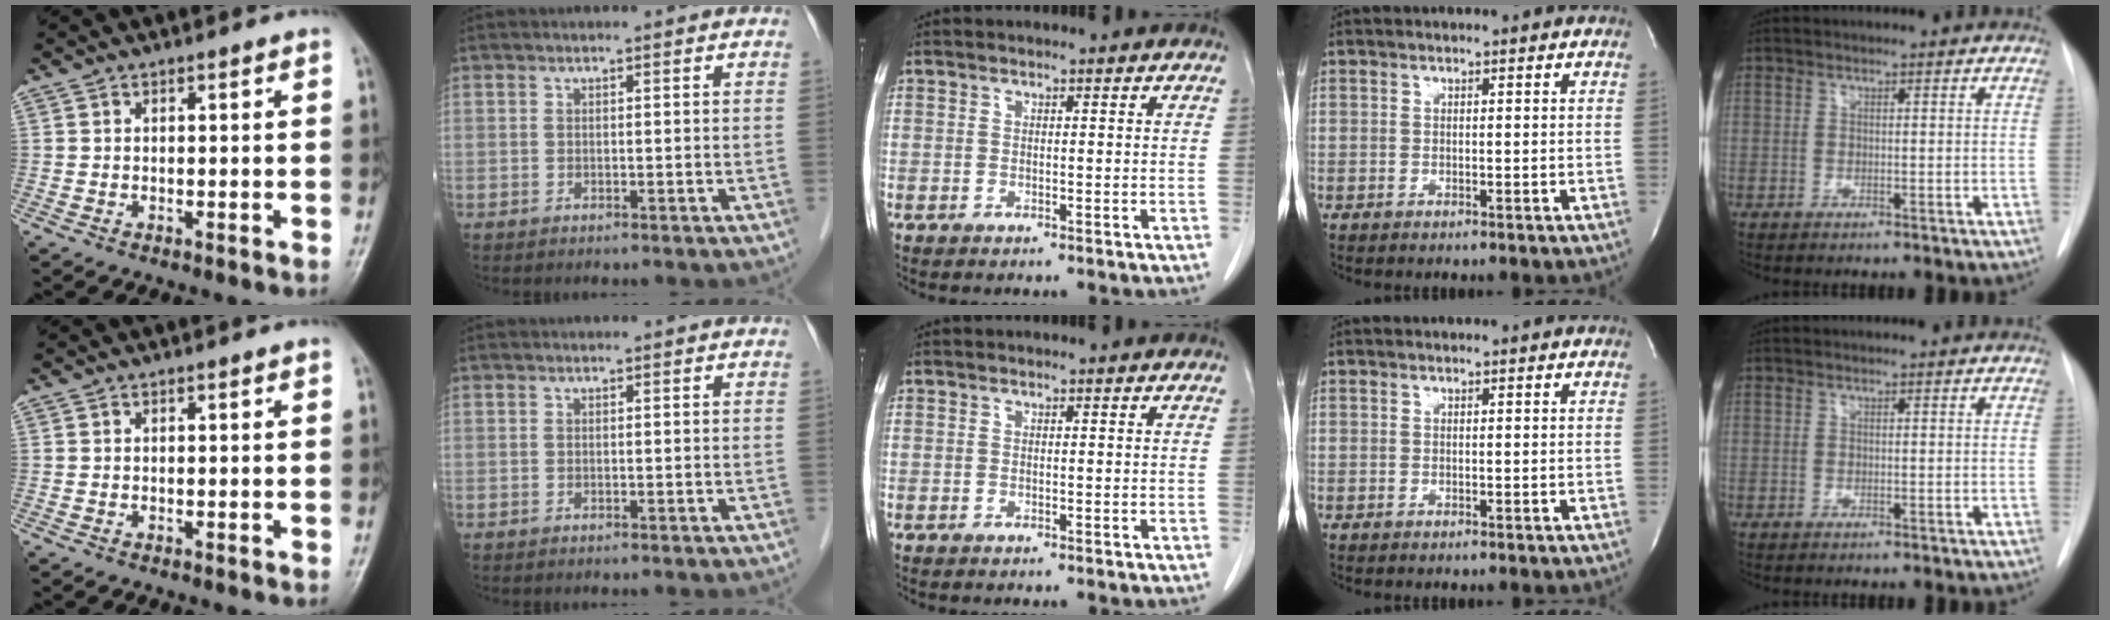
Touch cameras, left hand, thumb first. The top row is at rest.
{}